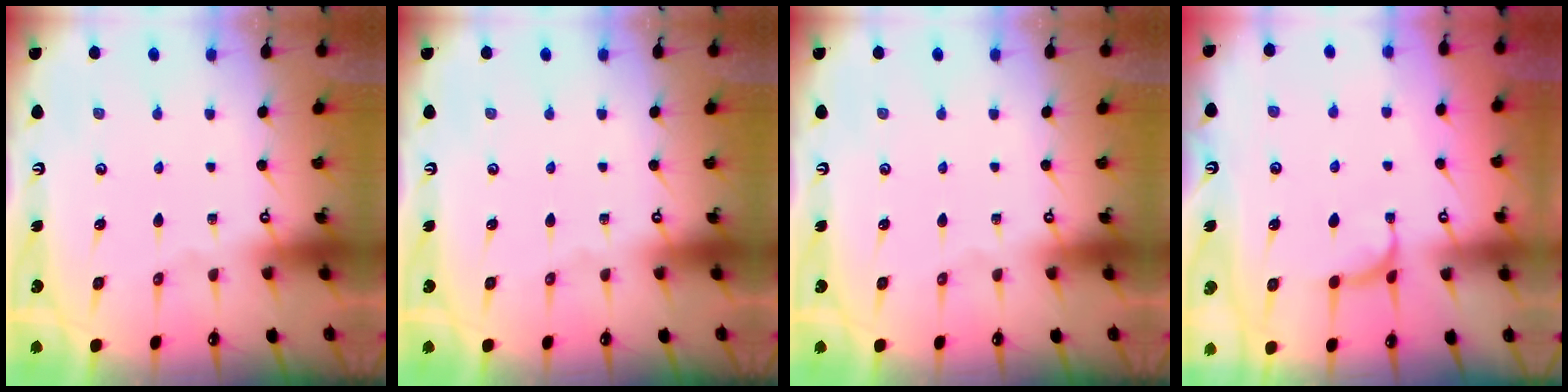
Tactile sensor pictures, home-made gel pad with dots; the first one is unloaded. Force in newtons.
{"total": 0.0}
{"total": 0.0}
{"total": 1.0, "press": 0.9, "slide": 0.6}